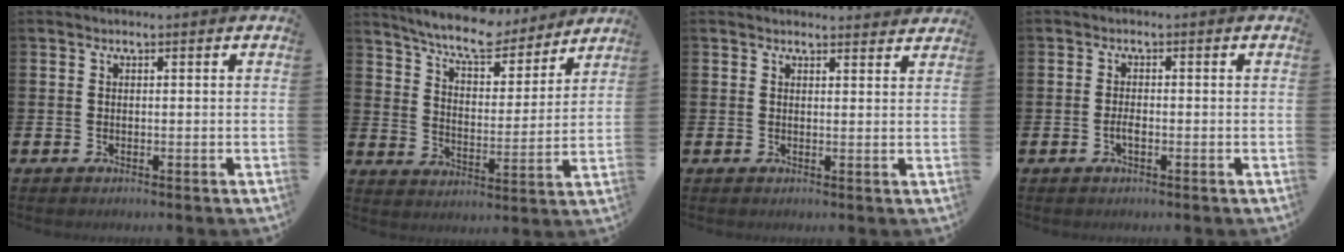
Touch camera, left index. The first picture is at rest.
{"total": 9.1, "force": [8.4, 1.7, 3.0], "torque": [-0.075, -0.054, 0.145]}
{"total": 1.5, "force": [1.5, 0.2, 0.0], "torque": [0.007, -0.010, 0.025]}
{"total": 1.5, "force": [-0.6, 0.6, 1.2], "torque": [-0.015, -0.002, -0.014]}